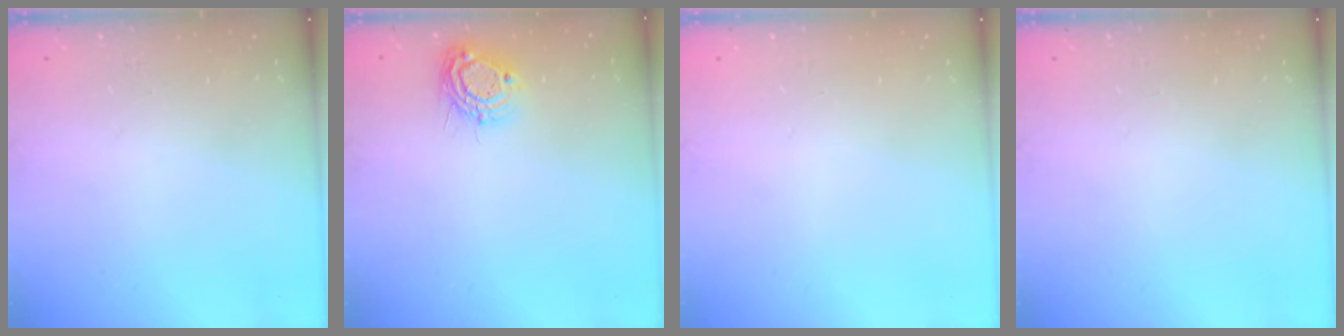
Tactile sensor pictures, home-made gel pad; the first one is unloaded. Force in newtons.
{"total": 8.3, "press": 8.3, "slide": 0.7}
{"total": 0.0}
{"total": 0.0}